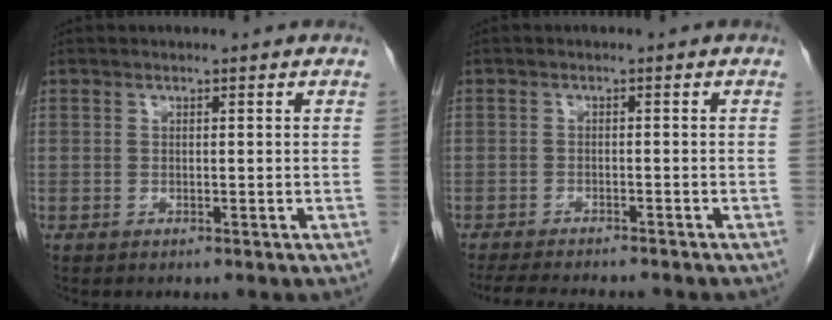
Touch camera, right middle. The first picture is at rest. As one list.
[{"total": 10.7, "force": [-9.5, 1.7, 4.6], "torque": [-0.066, -0.017, -0.129]}]